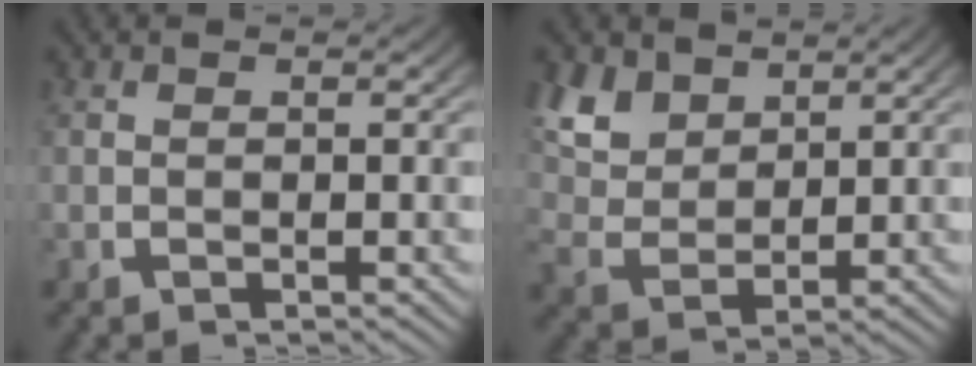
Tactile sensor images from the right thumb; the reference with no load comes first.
{"total": 5.2, "force": [2.5, 3.4, 3.0], "torque": [-0.082, -0.015, 0.061]}